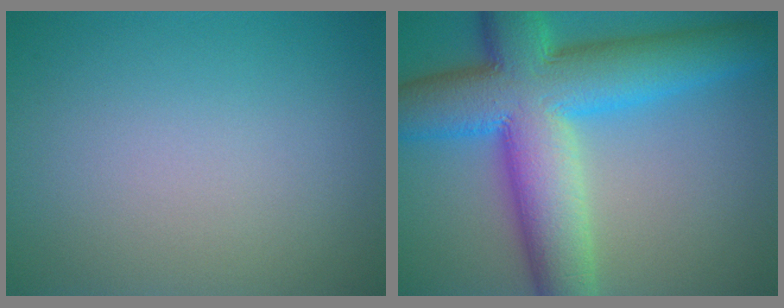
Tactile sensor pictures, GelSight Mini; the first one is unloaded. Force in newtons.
{"total": 13.3, "press": 13.3, "slide": 0.1}